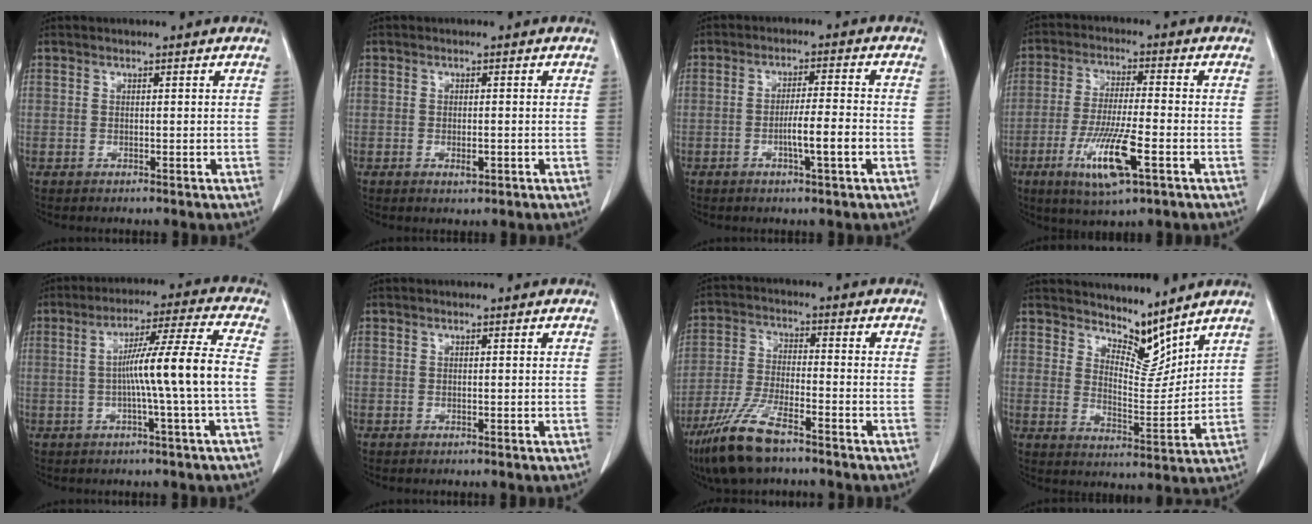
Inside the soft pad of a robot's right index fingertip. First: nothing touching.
{"total": 1.7, "force": [-0.6, 0.7, 1.4], "torque": [-0.024, -0.001, -0.005]}
{"total": 5.6, "force": [-1.9, 0.0, 5.3], "torque": [-0.090, -0.001, -0.032]}
{"total": 10.9, "force": [-4.4, 1.4, 9.9], "torque": [-0.190, -0.021, -0.076]}
{"total": 10.3, "force": [-1.4, -1.8, 10.1], "torque": [-0.171, 0.013, -0.020]}
{"total": 0.0}
{"total": 10.5, "force": [-7.4, 2.0, 7.1], "torque": [-0.152, -0.023, -0.140]}
{"total": 6.3, "force": [5.9, 1.4, 1.5], "torque": [-0.023, -0.015, 0.112]}